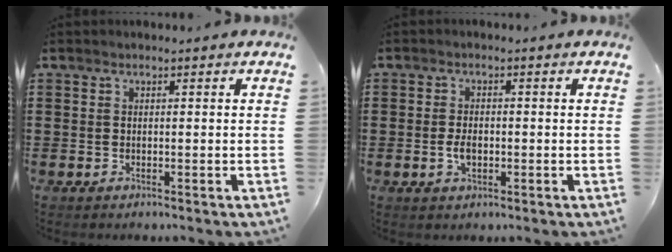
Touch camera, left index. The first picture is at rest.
{"total": 2.6, "force": [-0.3, 1.4, 2.1], "torque": [-0.049, -0.001, -0.008]}